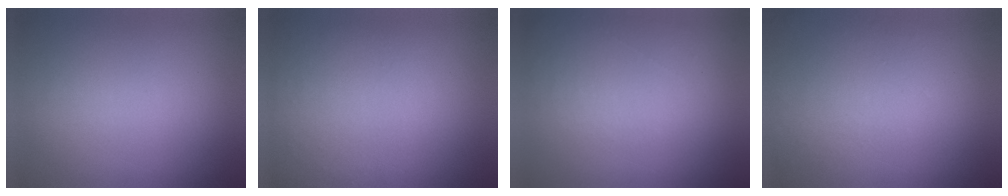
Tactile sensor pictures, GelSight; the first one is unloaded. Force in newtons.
{"total": 1.0}
{"total": 1.0}
{"total": 1.2}